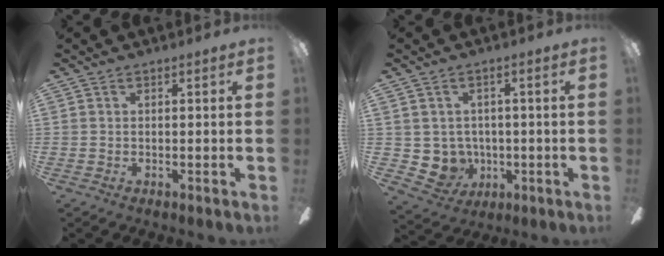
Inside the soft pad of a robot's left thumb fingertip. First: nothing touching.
{"total": 6.2, "force": [0.9, 6.1, 1.1], "torque": [-0.046, -0.015, 0.021]}